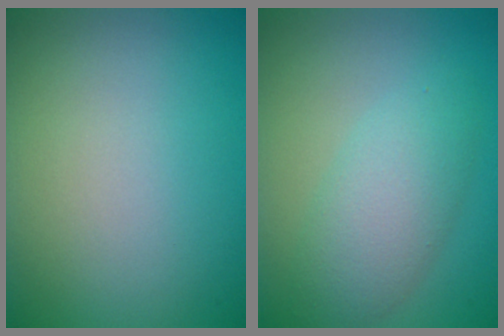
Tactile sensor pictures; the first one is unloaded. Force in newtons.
{"total": 4.2, "press": 4.2, "slide": 0.1}